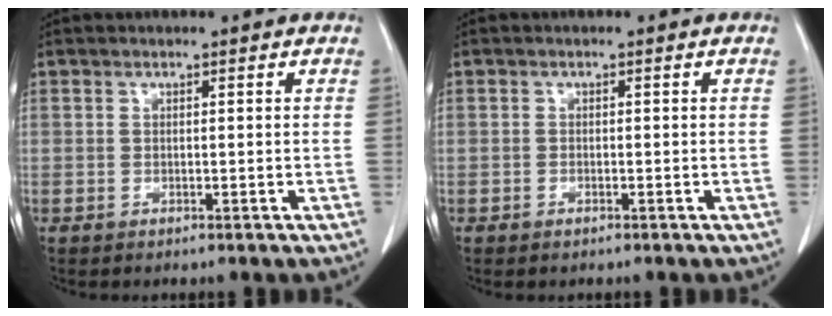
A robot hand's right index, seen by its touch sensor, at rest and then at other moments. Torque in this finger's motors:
{"motor_torque": [-0.02, 0.10, 0.00, 0.00]}